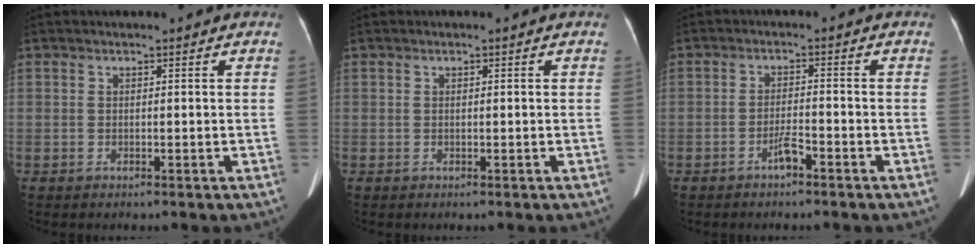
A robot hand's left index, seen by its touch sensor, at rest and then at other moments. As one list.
[{"total": 0.0}, {"total": 2.7, "force": [-2.4, 0.1, 1.2], "torque": [-0.024, -0.016, -0.039]}]